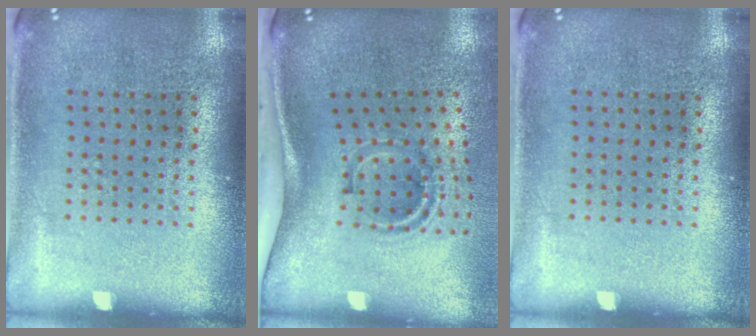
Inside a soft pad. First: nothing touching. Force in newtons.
{"total": 1.9, "press": 1.2, "slide": 1.5}
{"total": 0.0}